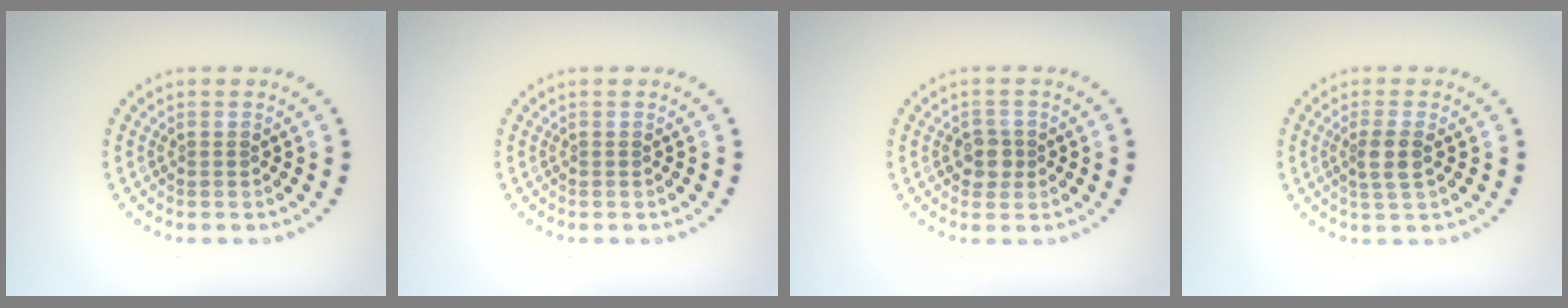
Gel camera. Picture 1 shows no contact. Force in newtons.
{"total": 0.0}
{"total": 1.9, "press": 1.8, "slide": 0.7}
{"total": 2.2, "press": 1.9, "slide": 1.1}